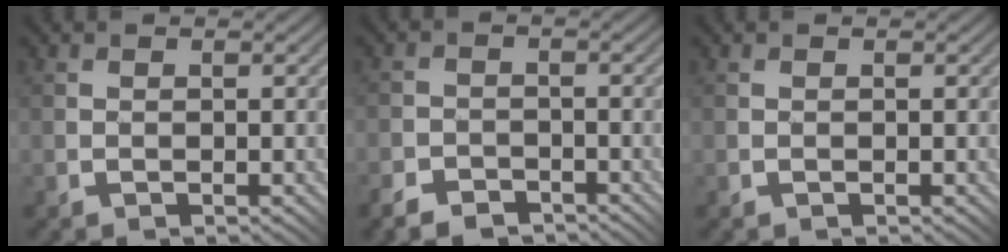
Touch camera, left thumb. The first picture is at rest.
{"total": 3.4, "force": [-2.9, 1.5, 0.8], "torque": [-0.015, 0.003, -0.061]}
{"total": 0.0}